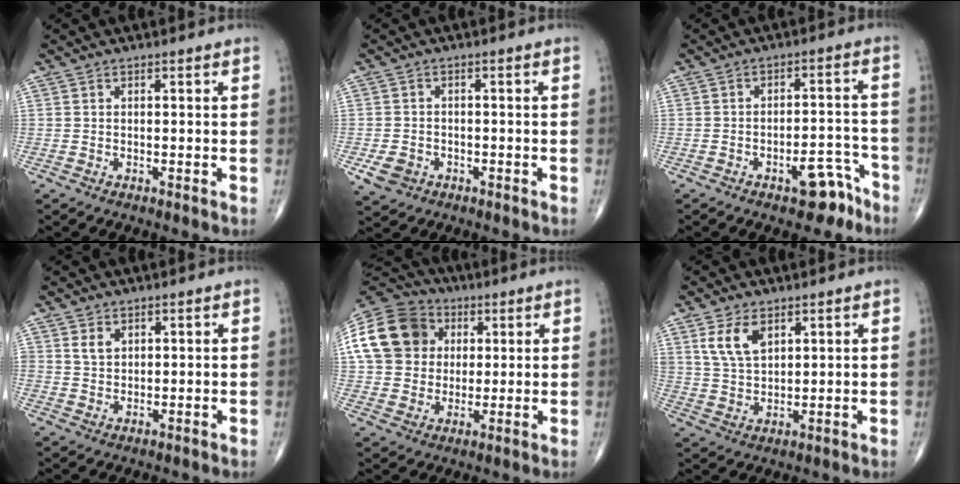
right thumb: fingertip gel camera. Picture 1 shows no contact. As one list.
[{"total": 4.1, "force": [-1.7, 3.3, 1.7], "torque": [-0.031, 0.005, -0.025]}, {"total": 7.3, "force": [-4.9, 3.3, 4.4], "torque": [-0.037, 0.050, -0.063]}, {"total": 2.8, "force": [1.3, 2.1, 1.4], "torque": [-0.015, -0.008, 0.027]}, {"total": 17.7, "force": [4.2, 14.7, 8.8], "torque": [-0.160, 0.021, 0.072]}, {"total": 7.1, "force": [3.4, 4.1, 4.7], "torque": [-0.082, -0.014, 0.074]}]